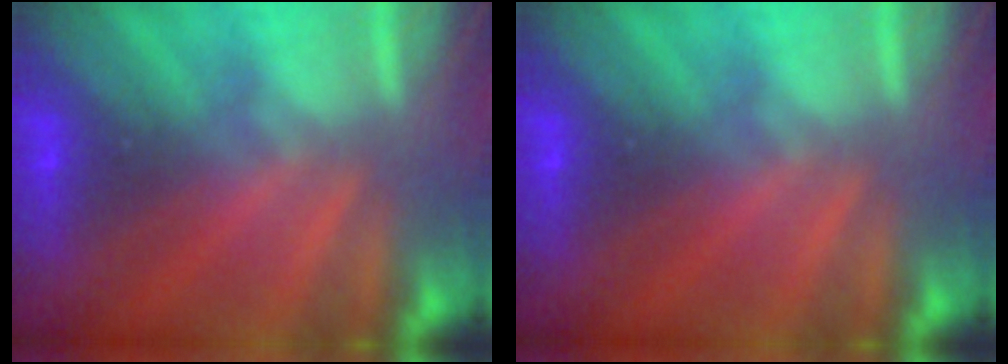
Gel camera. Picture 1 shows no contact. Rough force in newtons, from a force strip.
{"total": 0.0}